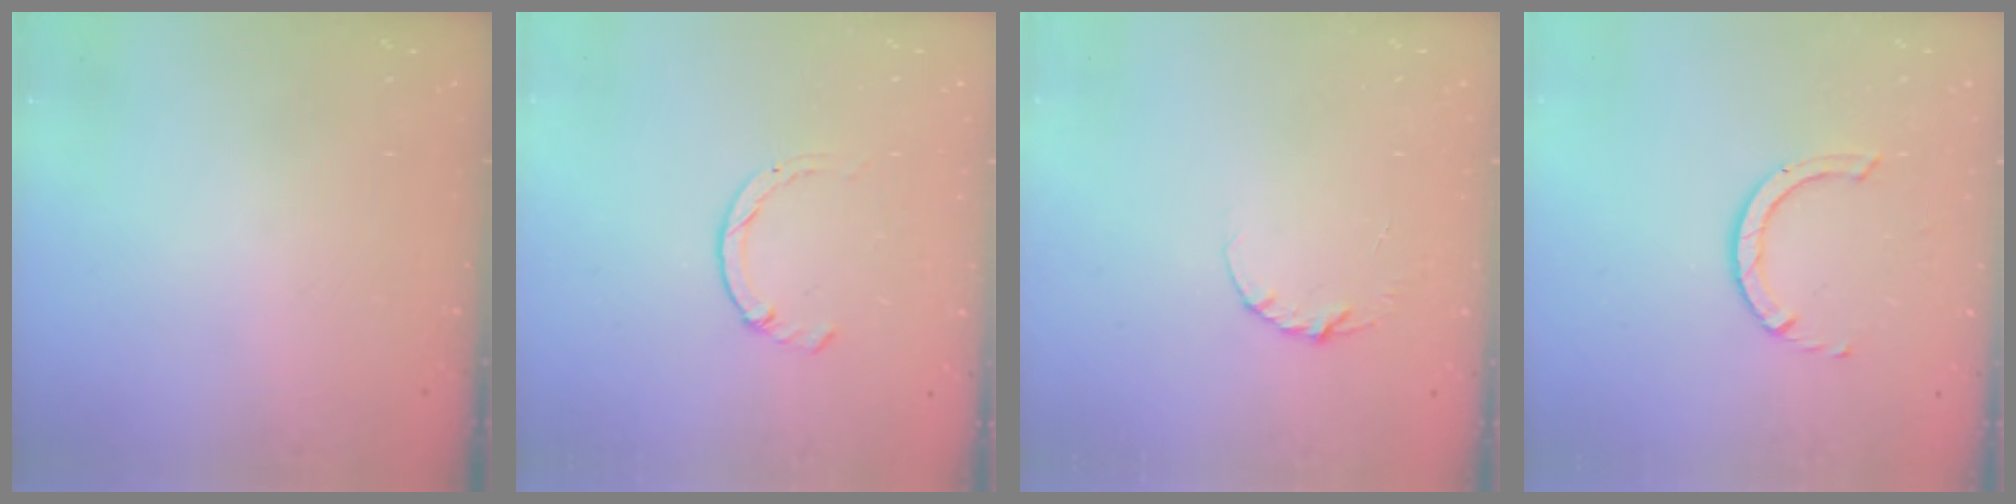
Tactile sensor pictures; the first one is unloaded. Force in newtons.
{"total": 1.7, "press": 1.7, "slide": 0.3}
{"total": 3.5, "press": 3.4, "slide": 0.4}
{"total": 3.5, "press": 3.5, "slide": 0.3}